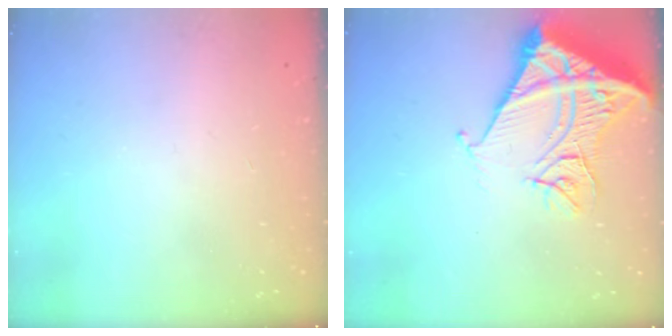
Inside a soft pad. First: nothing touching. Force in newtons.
{"total": 16.2, "press": 16.1, "slide": 2.1}